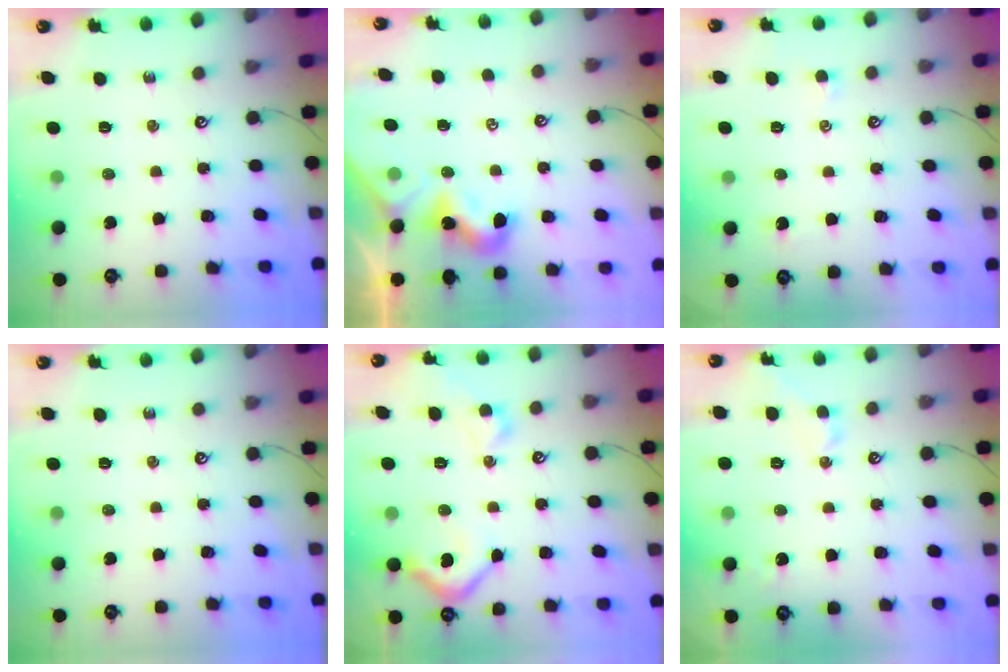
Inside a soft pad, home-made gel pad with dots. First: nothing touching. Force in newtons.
{"total": 1.8, "press": 1.8, "slide": 0.4}
{"total": 1.8, "press": 1.7, "slide": 0.3}
{"total": 0.0}
{"total": 8.3, "press": 8.3, "slide": 1.1}
{"total": 1.2, "press": 0.9, "slide": 0.7}